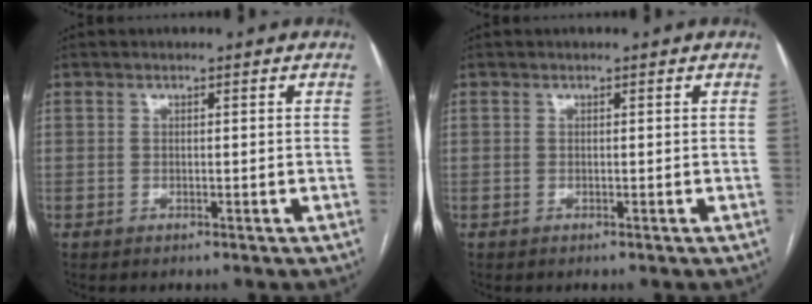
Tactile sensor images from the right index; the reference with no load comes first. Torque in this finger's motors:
{"motor_torque": [0.00, 0.00, 0.00, 0.00]}